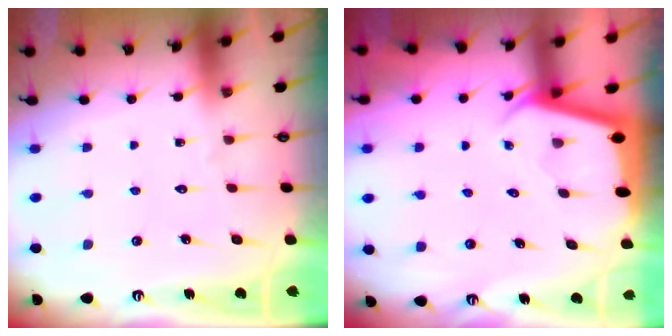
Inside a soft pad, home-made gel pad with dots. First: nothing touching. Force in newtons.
{"total": 2.3, "press": 2.3, "slide": 0.4}